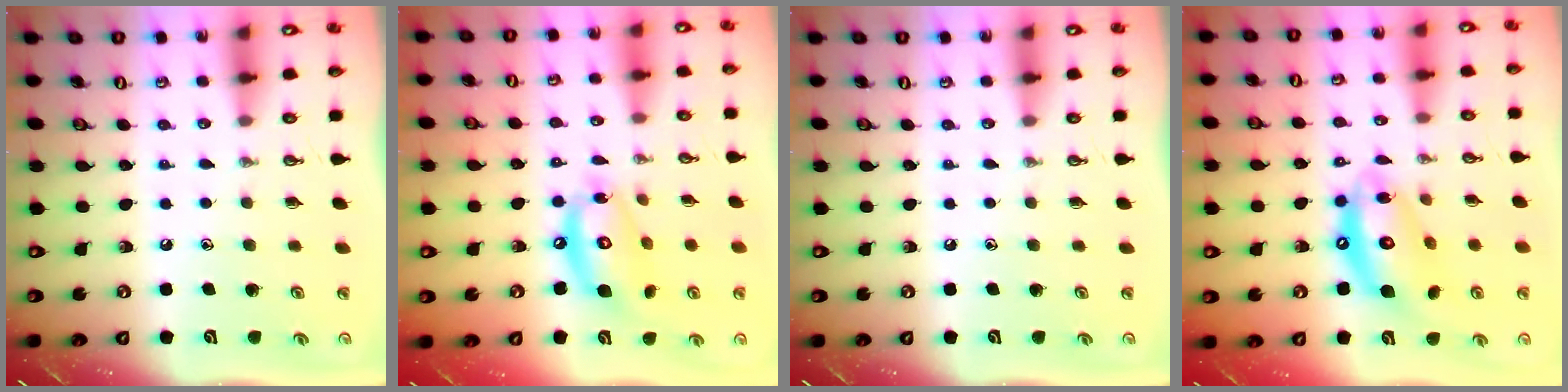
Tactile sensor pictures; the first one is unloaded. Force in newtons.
{"total": 14.0, "press": 13.9, "slide": 1.5}
{"total": 0.0}
{"total": 14.7, "press": 14.6, "slide": 1.4}